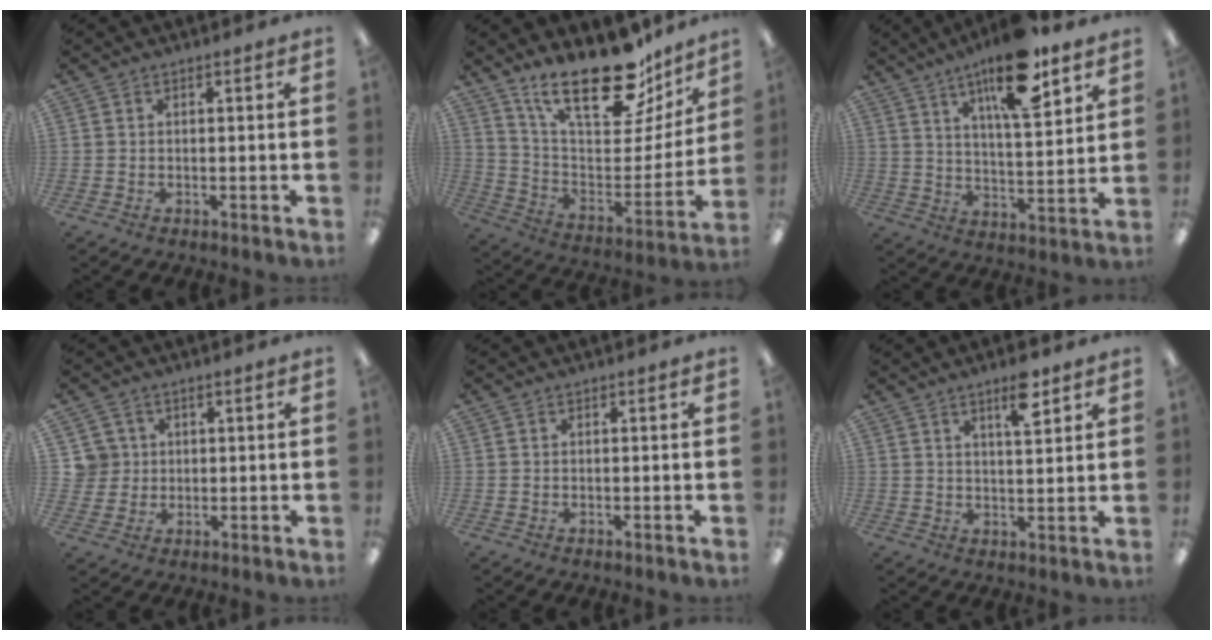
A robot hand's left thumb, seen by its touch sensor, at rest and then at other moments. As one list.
[{"total": 25.2, "force": [18.2, 10.0, 14.2], "torque": [-0.212, -0.123, 0.314]}, {"total": 16.0, "force": [10.7, 4.4, 11.1], "torque": [-0.175, -0.053, 0.171]}, {"total": 4.9, "force": [1.5, 4.6, 0.2], "torque": [-0.007, 0.003, 0.027]}, {"total": 0.0}, {"total": 9.0, "force": [6.1, 2.5, 6.2], "torque": [-0.088, -0.033, 0.097]}]